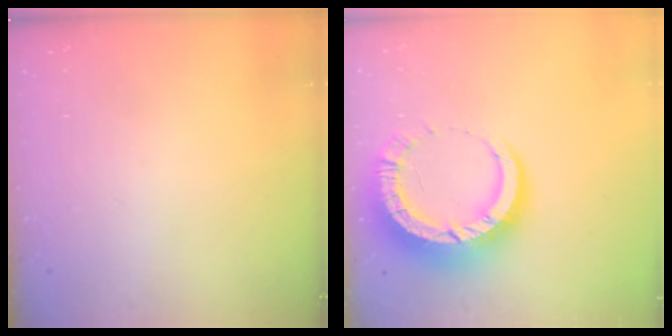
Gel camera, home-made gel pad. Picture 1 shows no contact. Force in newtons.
{"total": 12.7, "press": 12.6, "slide": 1.3}